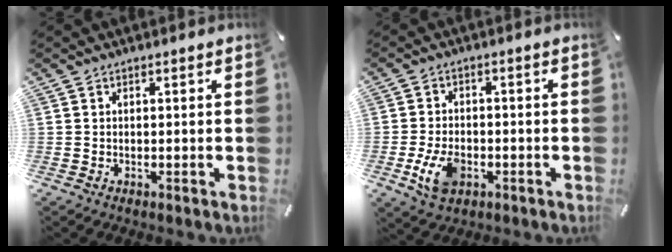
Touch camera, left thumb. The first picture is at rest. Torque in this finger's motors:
{"motor_torque": [0.54, 2.02, 0.85, 0.62, 0.08]}